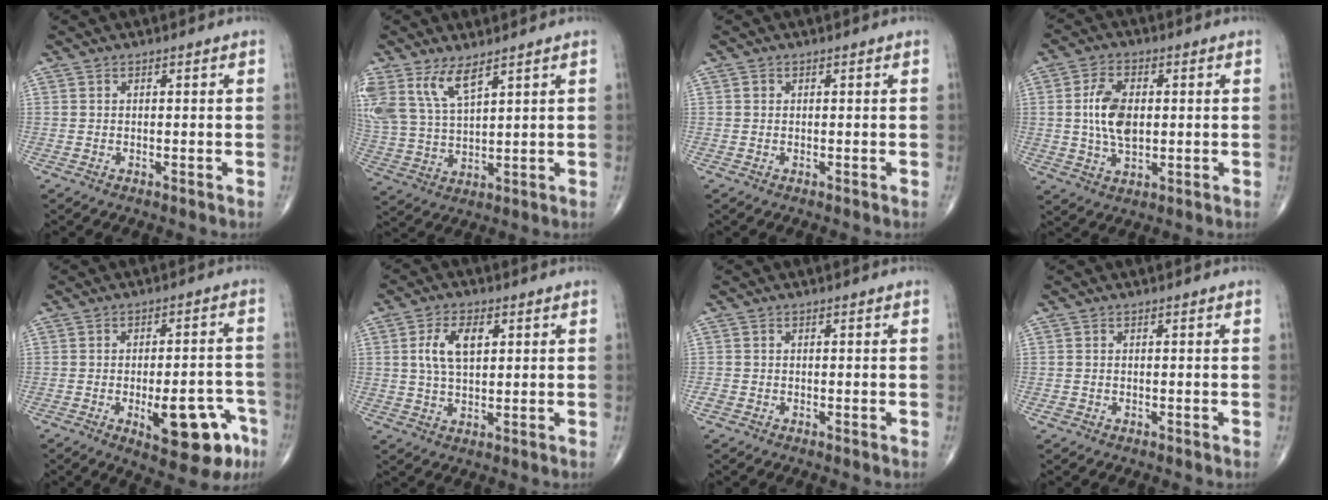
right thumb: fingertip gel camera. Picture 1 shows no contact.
{"total": 10.0, "force": [6.2, 3.8, 6.9], "torque": [-0.147, -0.019, 0.136]}
{"total": 0.5, "force": [0.1, 0.5, 0.2], "torque": [0.000, 0.001, 0.002]}
{"total": 9.0, "force": [0.7, 5.2, 7.3], "torque": [-0.134, 0.000, 0.014]}
{"total": 14.0, "force": [-5.7, 5.6, 11.5], "torque": [-0.125, 0.026, -0.066]}
{"total": 7.2, "force": [1.9, 3.9, 5.8], "torque": [-0.109, 0.000, 0.037]}
{"total": 1.0, "force": [-0.5, 0.6, 0.6], "torque": [-0.009, 0.000, -0.010]}
{"total": 0.6, "force": [-0.2, 0.5, 0.1], "torque": [-0.003, 0.004, -0.002]}